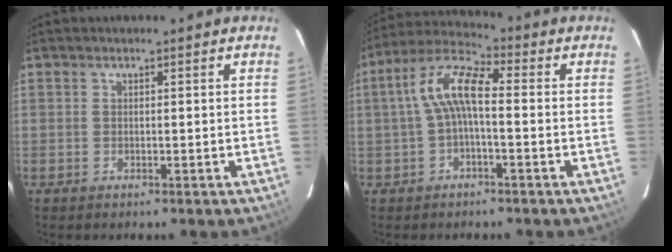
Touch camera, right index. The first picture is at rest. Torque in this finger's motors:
{"motor_torque": [0.75, -0.37, 0.66, 0.18]}